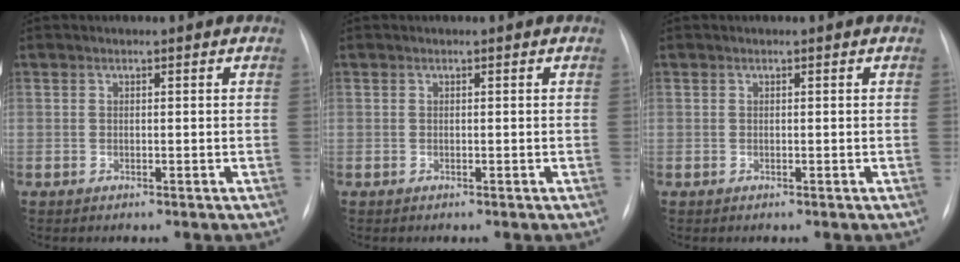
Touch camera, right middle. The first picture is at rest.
{"total": 0.0}
{"total": 0.0}